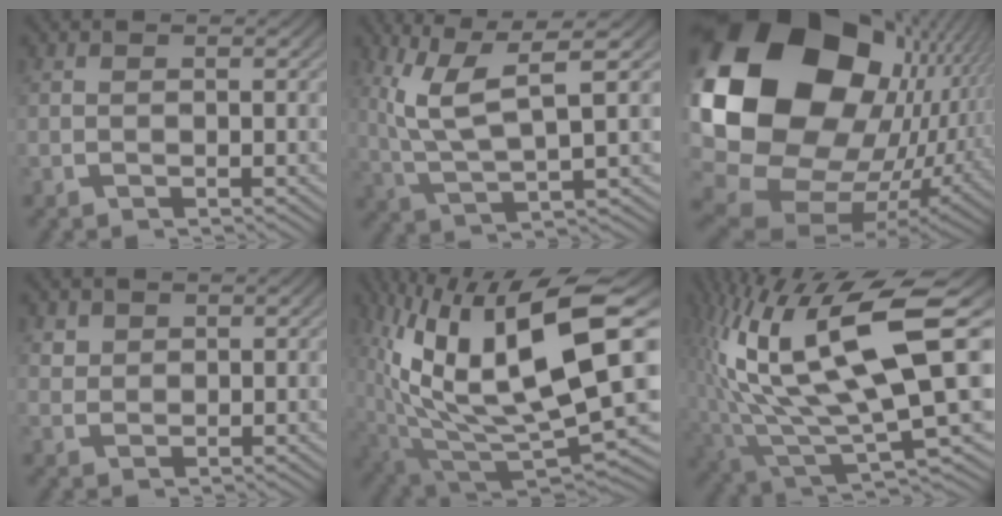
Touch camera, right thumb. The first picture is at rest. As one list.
[{"total": 8.3, "force": [1.9, 4.3, 6.9], "torque": [-0.134, -0.010, 0.037]}, {"total": 26.9, "force": [0.4, 18.6, 19.5], "torque": [-0.415, -0.072, 0.039]}, {"total": 1.7, "force": [1.0, 1.2, 0.4], "torque": [-0.008, -0.005, 0.027]}, {"total": 19.3, "force": [-0.1, 11.9, 15.2], "torque": [-0.308, -0.067, 0.033]}, {"total": 15.8, "force": [-0.3, 8.2, 13.5], "torque": [-0.276, -0.032, 0.016]}]